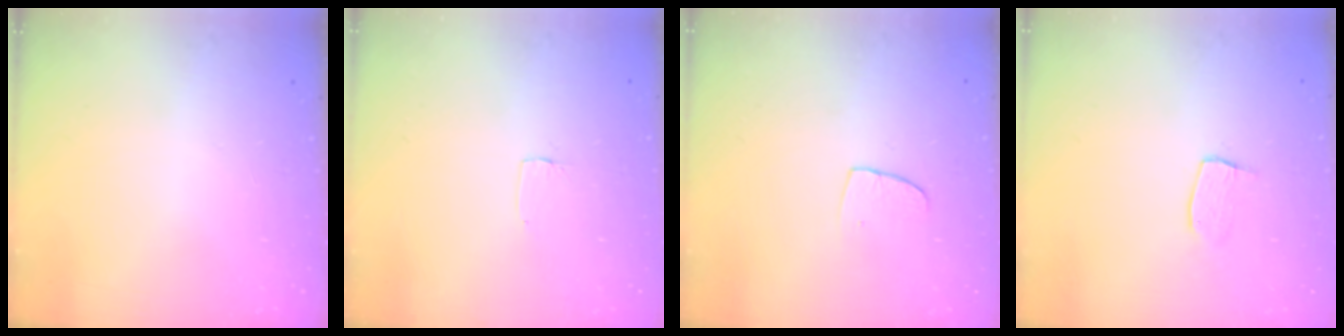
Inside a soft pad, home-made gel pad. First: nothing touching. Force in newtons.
{"total": 2.6, "press": 2.6, "slide": 0.2}
{"total": 5.5, "press": 5.5, "slide": 0.4}
{"total": 5.9, "press": 5.9, "slide": 0.3}